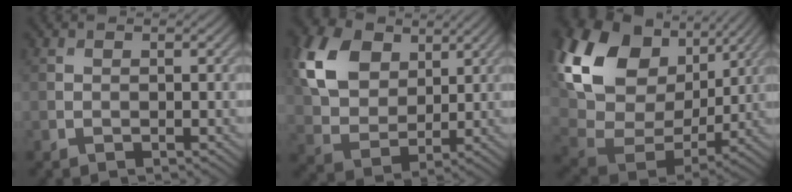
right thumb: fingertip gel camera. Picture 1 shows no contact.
{"total": 11.3, "force": [4.6, 8.0, 6.7], "torque": [-0.175, 0.017, 0.078]}
{"total": 19.1, "force": [7.5, 13.2, 11.7], "torque": [-0.302, 0.018, 0.158]}